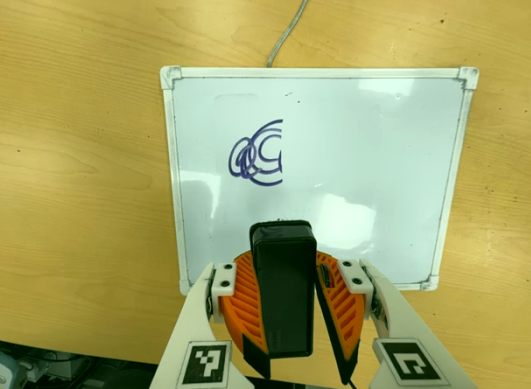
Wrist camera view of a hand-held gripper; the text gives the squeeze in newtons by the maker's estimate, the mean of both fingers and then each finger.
{"total": 11.7, "left": 11.1, "right": 12.3}